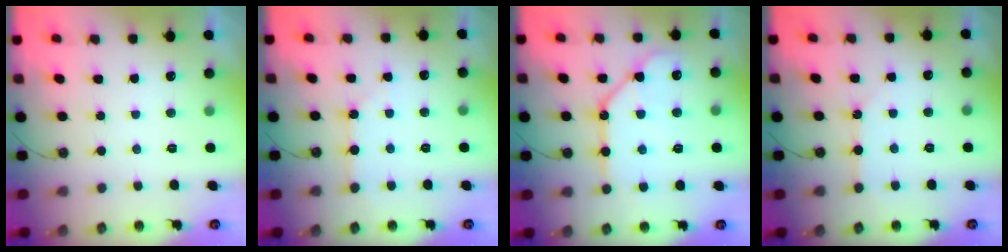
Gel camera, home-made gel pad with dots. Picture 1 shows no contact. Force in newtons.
{"total": 2.3, "press": 2.2, "slide": 0.4}
{"total": 14.5, "press": 14.4, "slide": 1.8}
{"total": 3.4, "press": 3.4, "slide": 0.6}